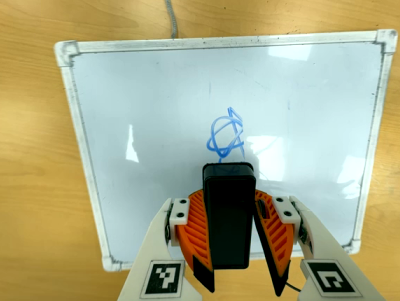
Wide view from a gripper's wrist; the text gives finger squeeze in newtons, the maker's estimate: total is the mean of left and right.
{"total": 8.4, "left": 8.2, "right": 8.7}